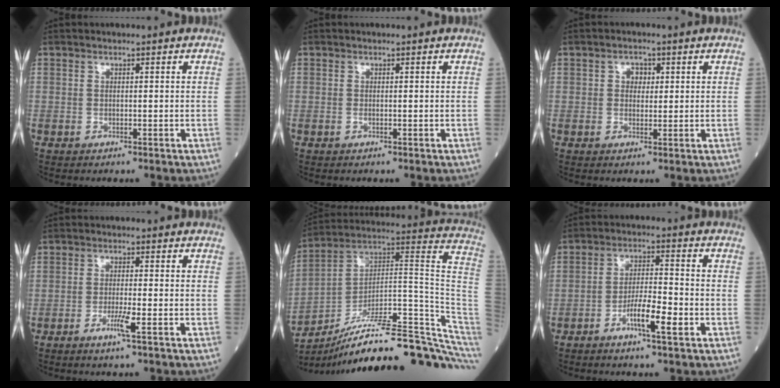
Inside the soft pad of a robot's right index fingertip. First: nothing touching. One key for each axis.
{"total": 0.0}
{"total": 2.3, "fx": 0.7, "fy": 1.7, "fz": 1.4, "tx": -0.020, "ty": 0.007, "tz": 0.010}
{"total": 3.3, "fx": -1.6, "fy": -0.2, "fz": 2.9, "tx": -0.059, "ty": -0.006, "tz": -0.032}
{"total": 27.8, "fx": -21.2, "fy": 4.0, "fz": 17.5, "tx": -0.158, "ty": 0.045, "tz": -0.314}
{"total": 6.7, "fx": -3.0, "fy": 0.8, "fz": 5.9, "tx": -0.110, "ty": 0.001, "tz": -0.054}